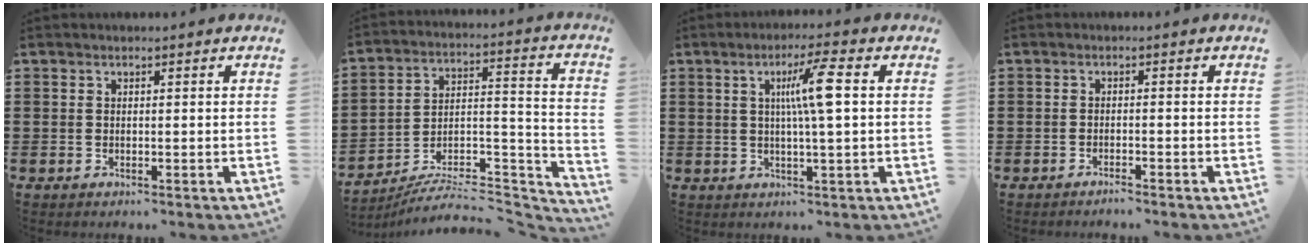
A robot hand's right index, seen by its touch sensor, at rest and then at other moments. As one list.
[{"total": 7.9, "force": [-7.0, 1.9, 3.1], "torque": [-0.036, 0.012, -0.134]}, {"total": 6.8, "force": [1.2, 0.1, 6.6], "torque": [-0.129, 0.001, 0.012]}, {"total": 1.3, "force": [-1.2, -0.1, 0.3], "torque": [-0.007, 0.001, -0.025]}]